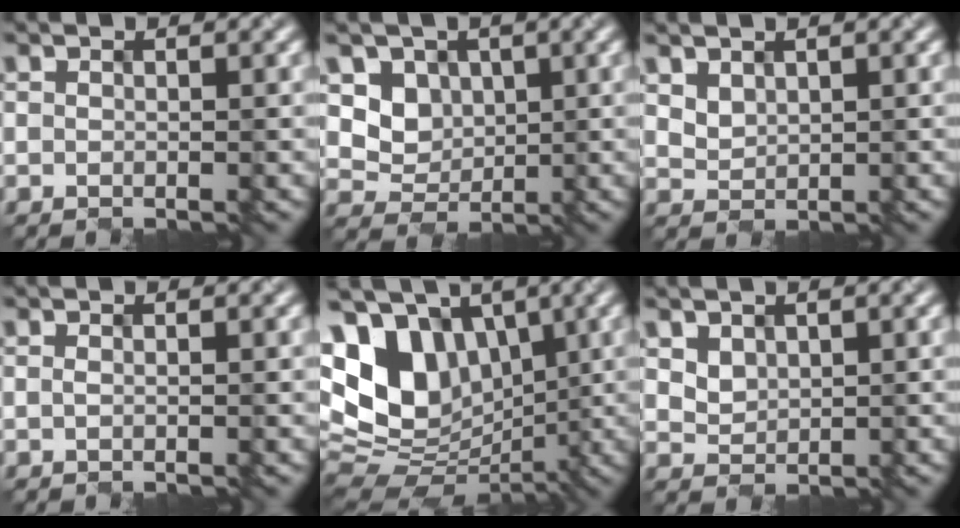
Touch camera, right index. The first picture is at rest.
{"total": 3.9, "force": [1.3, 3.4, 1.4], "torque": [-0.041, -0.013, 0.036]}
{"total": 1.7, "force": [1.1, 1.1, 0.7], "torque": [-0.017, 0.002, 0.026]}
{"total": 0.7, "force": [0.3, 0.4, 0.6], "torque": [-0.003, -0.002, 0.000]}
{"total": 11.5, "force": [2.9, 8.1, 7.6], "torque": [-0.155, 0.012, 0.041]}
{"total": 2.1, "force": [1.2, 1.5, 0.8], "torque": [-0.021, 0.000, 0.029]}